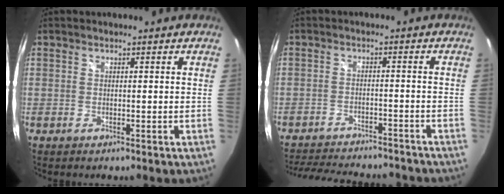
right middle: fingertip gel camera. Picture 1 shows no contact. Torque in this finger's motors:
{"motor_torque": [1.07, -1.07, 0.15, 0.08]}